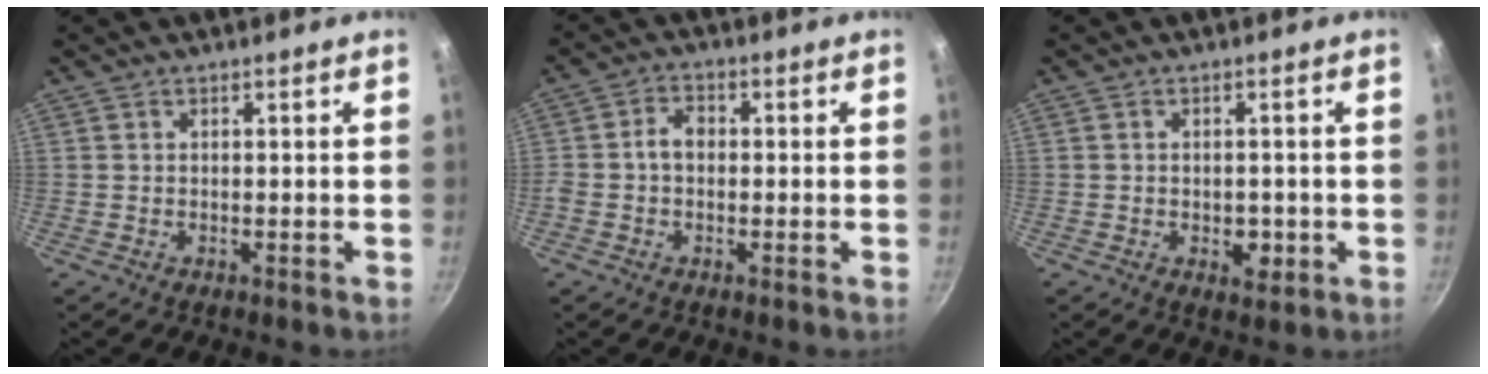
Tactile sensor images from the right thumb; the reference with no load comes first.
{"total": 3.8, "force": [-0.3, 2.9, 2.5], "torque": [-0.035, 0.013, -0.013]}
{"total": 3.6, "force": [-1.0, 2.2, 2.7], "torque": [-0.028, 0.002, -0.010]}